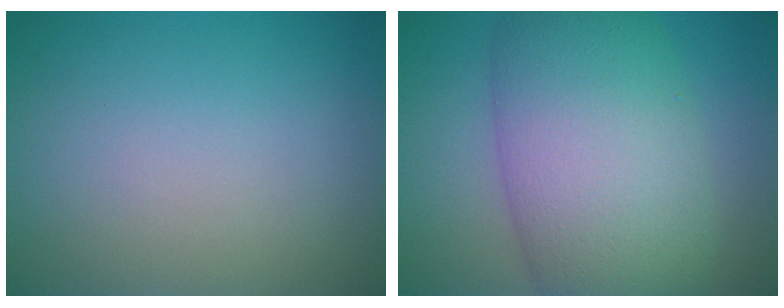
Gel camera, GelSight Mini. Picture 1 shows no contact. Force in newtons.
{"total": 11.7, "press": 11.7, "slide": 0.3}